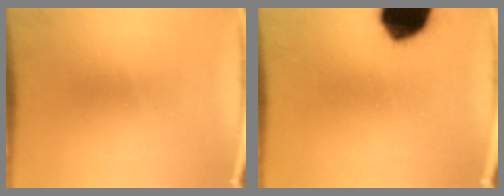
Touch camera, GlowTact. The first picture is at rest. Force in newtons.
{"total": 17.9}